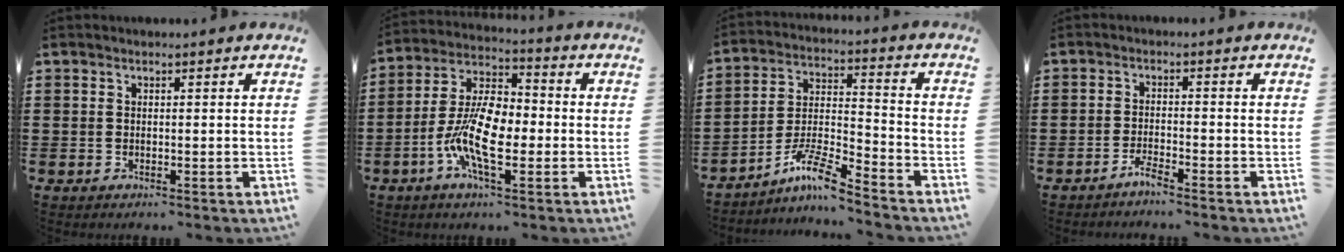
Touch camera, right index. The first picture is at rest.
{"total": 10.9, "force": [-3.1, 4.7, 9.3], "torque": [-0.209, -0.005, -0.064]}
{"total": 8.4, "force": [-6.8, 0.8, 4.9], "torque": [-0.112, -0.003, -0.136]}
{"total": 2.2, "force": [-2.0, -0.1, 0.9], "torque": [-0.017, 0.002, -0.038]}